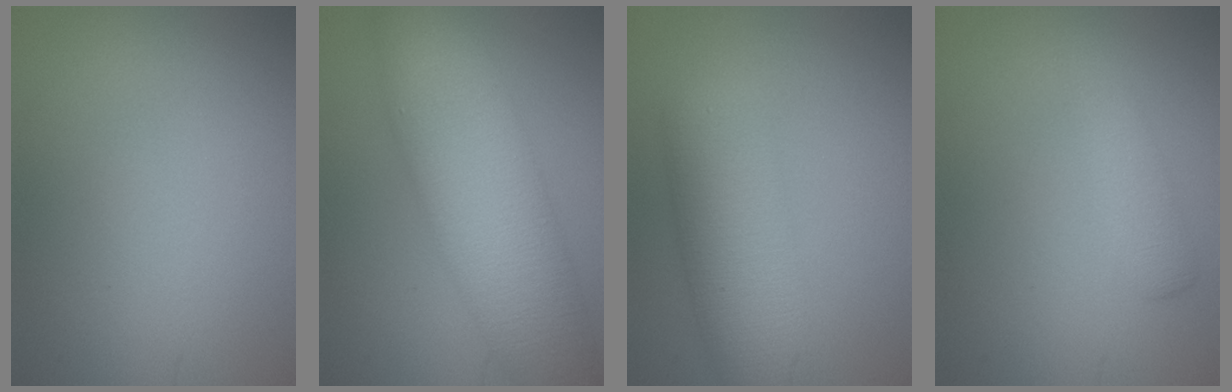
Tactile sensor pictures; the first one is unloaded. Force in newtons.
{"total": 10.5, "press": 10.4, "slide": 0.5}
{"total": 7.2, "press": 7.2, "slide": 0.4}
{"total": 2.5, "press": 2.5, "slide": 0.0}